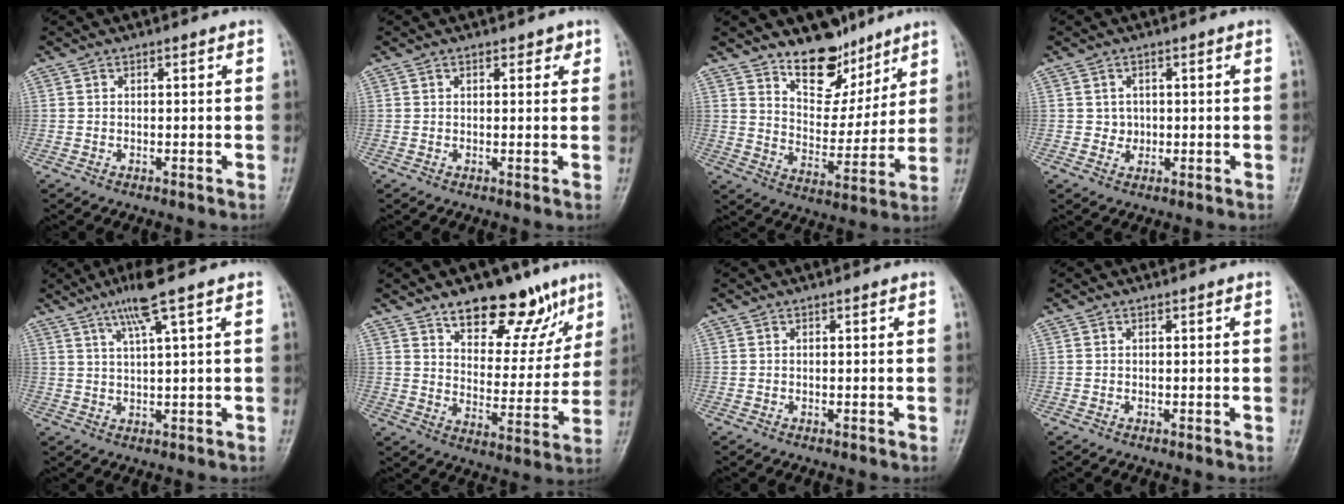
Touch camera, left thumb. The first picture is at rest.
{"total": 2.2, "force": [1.3, 1.2, 1.3], "torque": [-0.003, -0.003, 0.014]}
{"total": 11.9, "force": [9.0, 6.3, 4.4], "torque": [-0.030, -0.069, 0.158]}
{"total": 2.1, "force": [0.2, 2.0, 0.6], "torque": [0.003, 0.003, 0.004]}
{"total": 6.4, "force": [3.6, -0.1, 5.2], "torque": [-0.104, -0.008, 0.072]}
{"total": 16.9, "force": [11.1, 8.4, 9.6], "torque": [-0.067, -0.063, 0.170]}
{"total": 0.0}
{"total": 0.0}